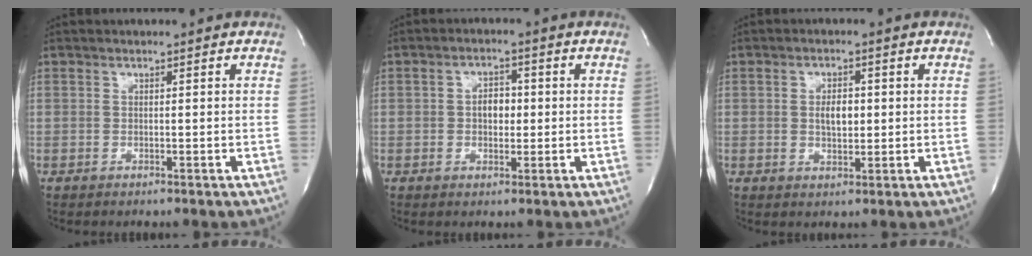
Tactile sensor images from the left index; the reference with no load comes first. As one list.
[{"total": 3.5, "force": [-0.1, 2.2, 2.7], "torque": [-0.041, 0.008, -0.001]}, {"total": 3.6, "force": [0.2, 1.8, 3.1], "torque": [-0.050, 0.000, 0.005]}]